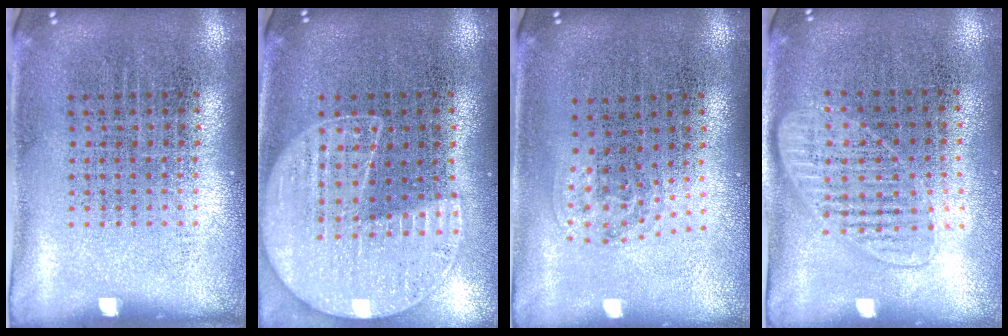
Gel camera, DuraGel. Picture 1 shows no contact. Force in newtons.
{"total": 1.3, "press": 1.2, "slide": 0.3}
{"total": 0.9, "press": 0.6, "slide": 0.7}
{"total": 1.4, "press": 1.3, "slide": 0.6}